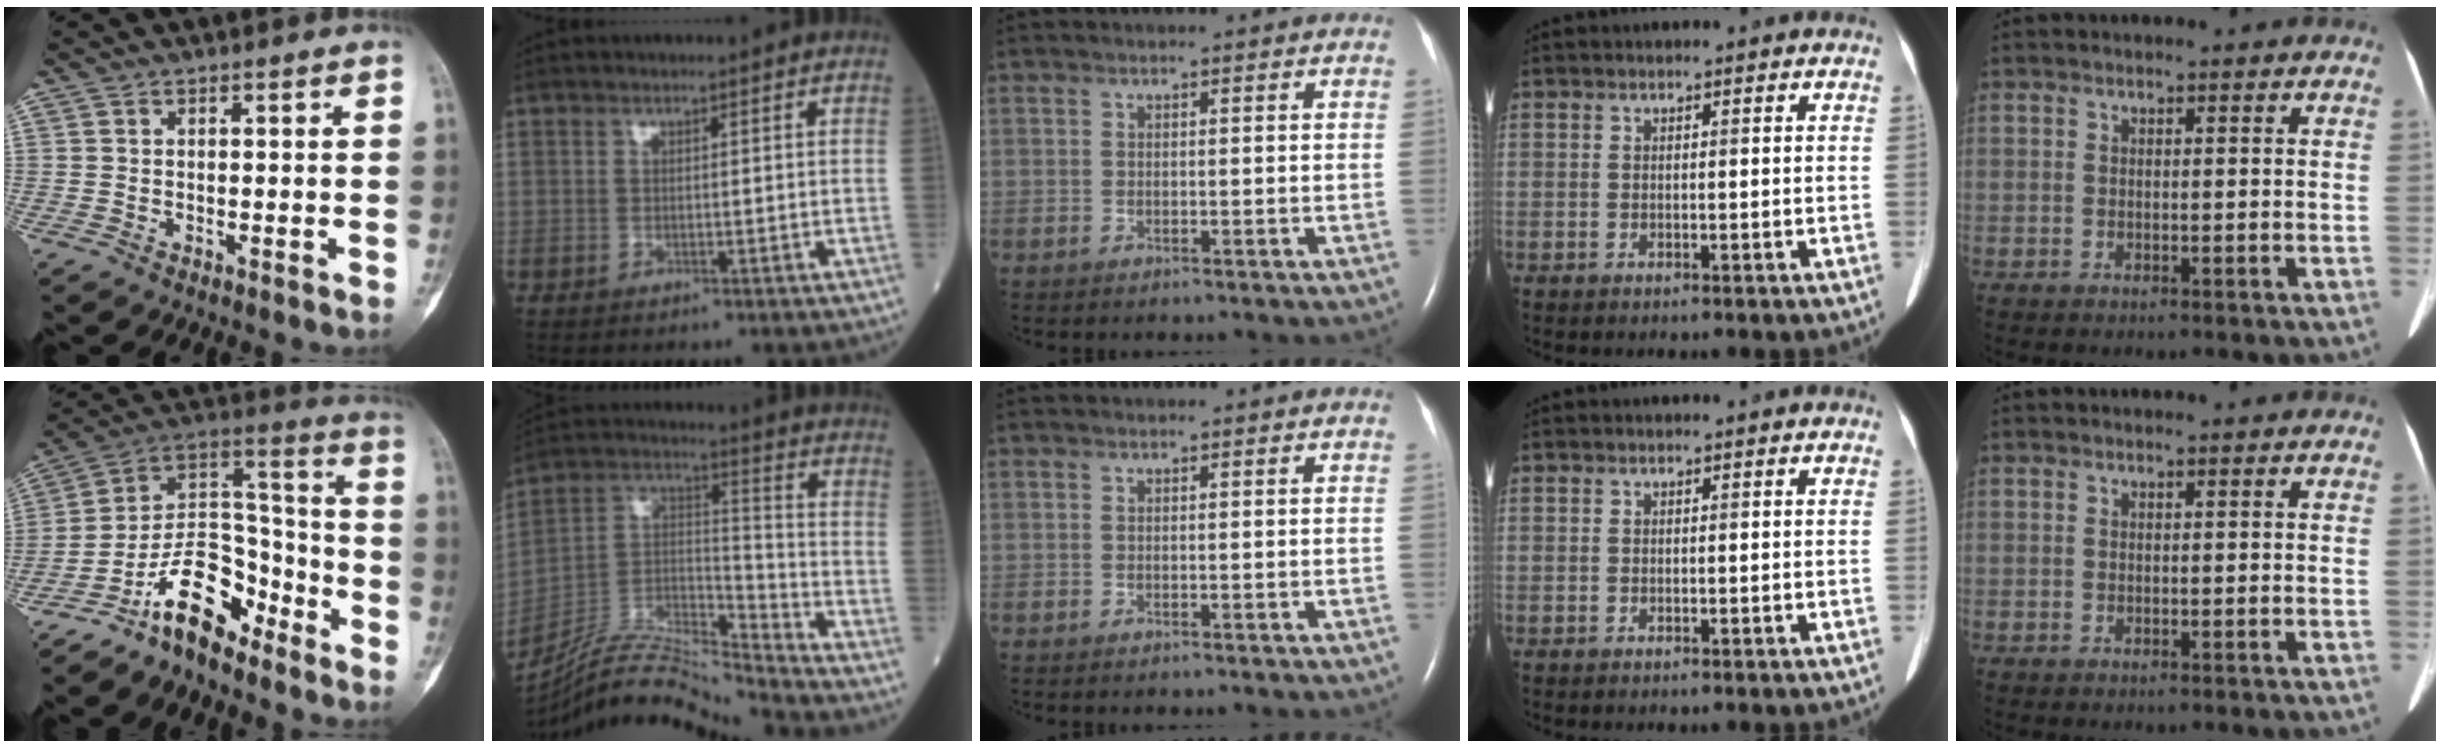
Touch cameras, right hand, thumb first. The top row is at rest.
{"thumb": {"total": 14.2, "force": [-9.8, 6.8, 7.8], "torque": [-0.107, 0.102, -0.182]}, "index": {"total": 16.6, "force": [-16.1, -0.7, 4.2], "torque": [-0.077, 0.035, -0.290]}}